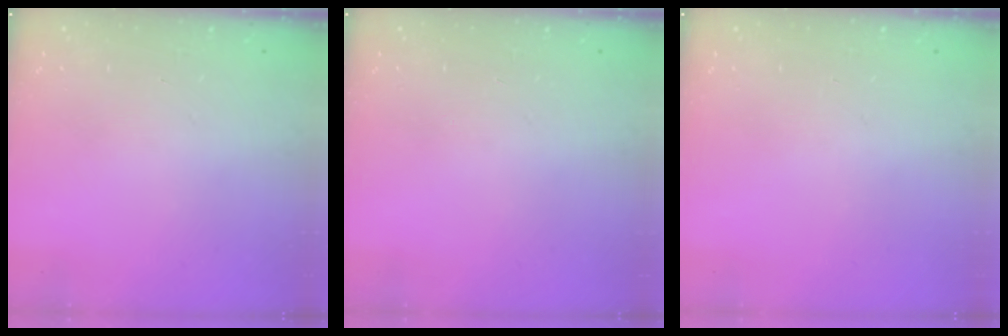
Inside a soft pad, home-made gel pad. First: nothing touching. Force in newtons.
{"total": 0.0}
{"total": 0.0}